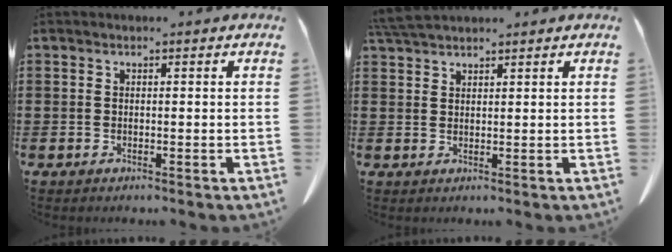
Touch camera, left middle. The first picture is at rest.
{"total": 3.6, "force": [3.3, 0.5, 1.4], "torque": [-0.038, -0.003, 0.064]}